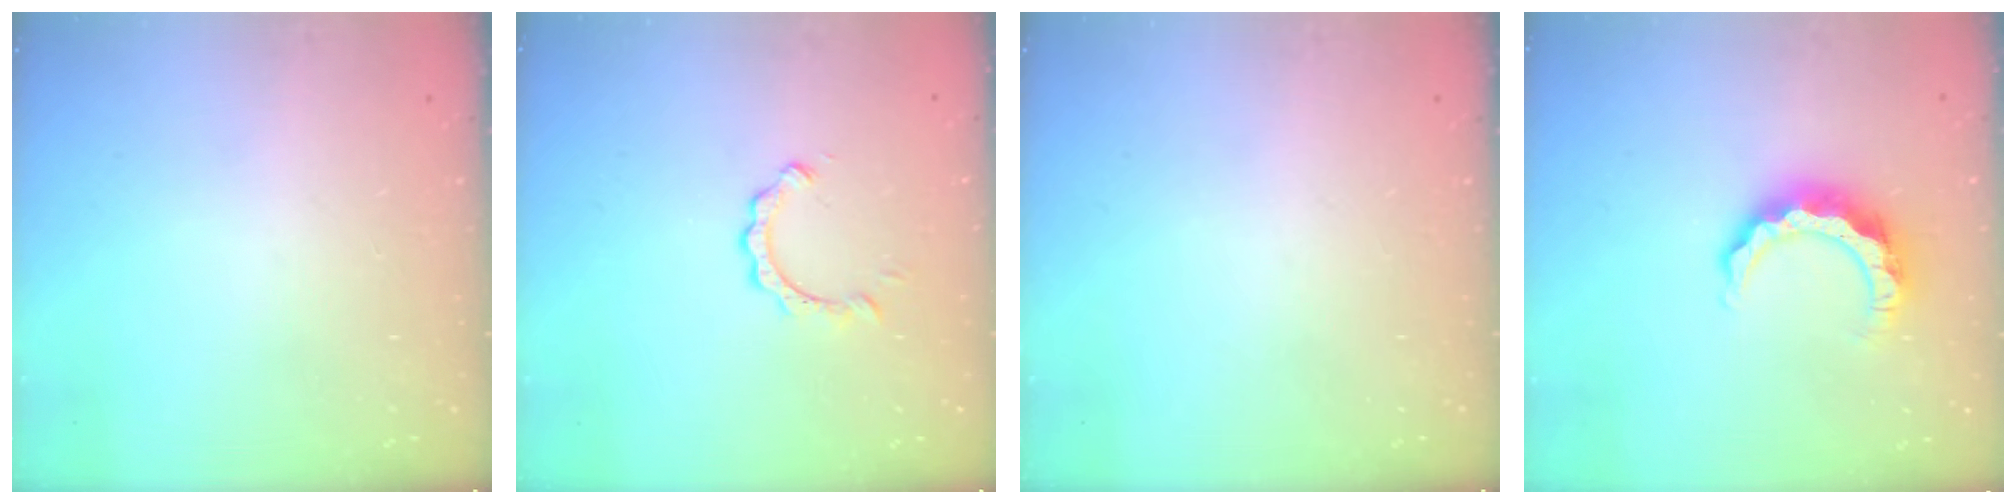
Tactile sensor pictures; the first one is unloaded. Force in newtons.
{"total": 2.8, "press": 2.7, "slide": 0.3}
{"total": 0.0}
{"total": 8.6, "press": 8.5, "slide": 1.0}